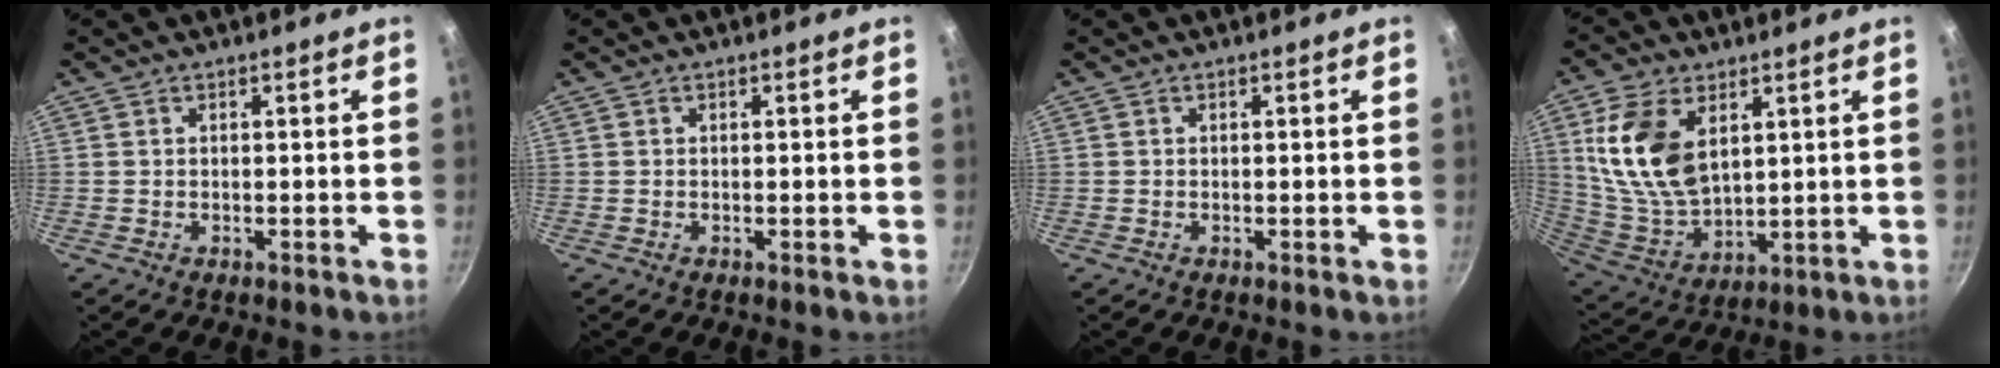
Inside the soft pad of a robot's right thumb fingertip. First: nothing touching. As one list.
[{"total": 0.0}, {"total": 0.0}, {"total": 16.1, "force": [5.2, 9.7, 11.8], "torque": [-0.214, -0.029, 0.116]}]